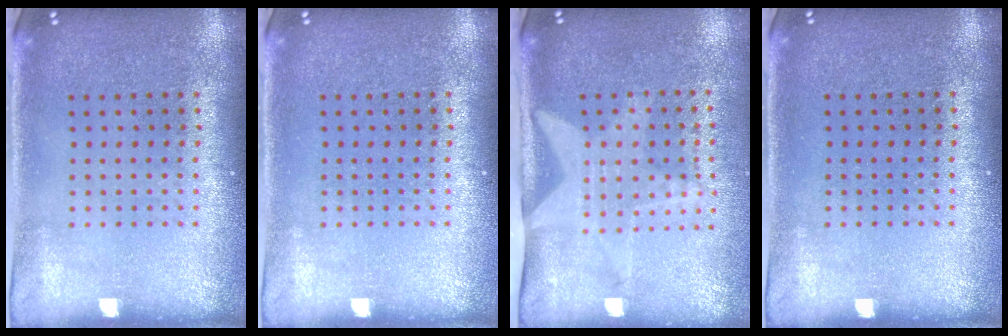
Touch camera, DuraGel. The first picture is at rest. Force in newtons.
{"total": 0.0}
{"total": 2.1, "press": 1.5, "slide": 1.4}
{"total": 0.0}